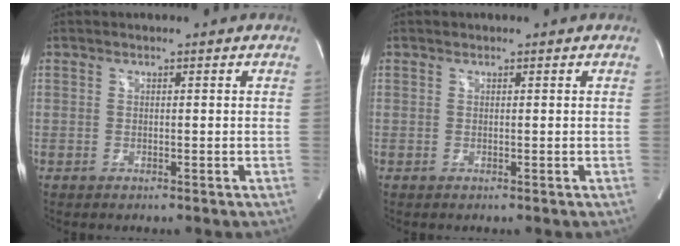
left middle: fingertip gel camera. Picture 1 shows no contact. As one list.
[{"total": 0.0}]